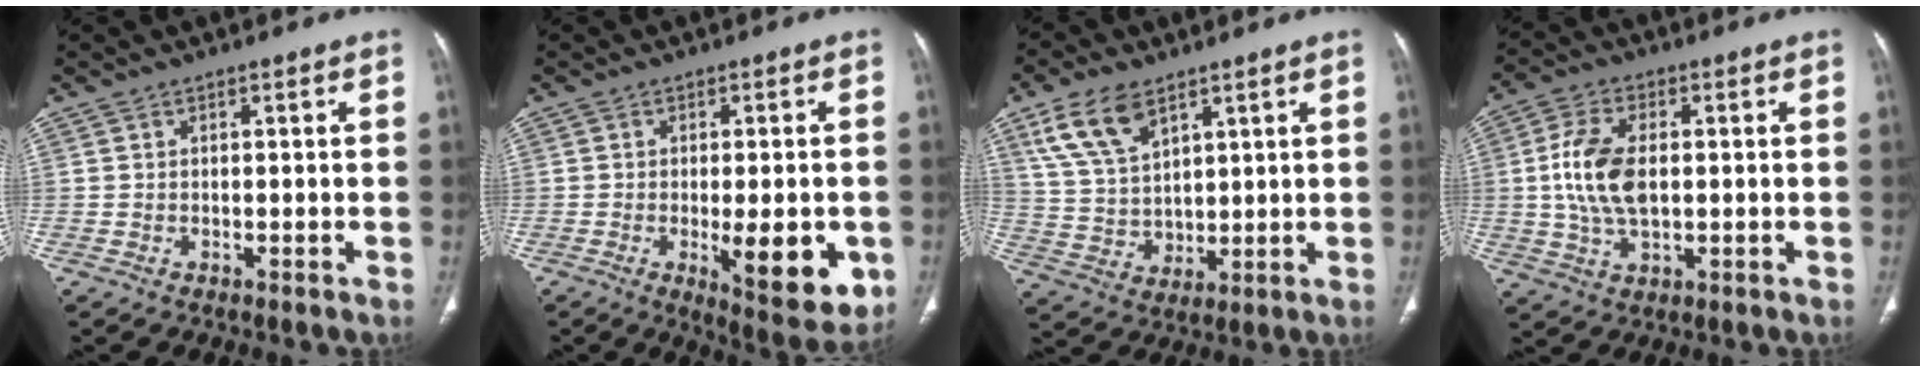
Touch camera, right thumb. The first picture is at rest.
{"total": 12.6, "force": [-3.2, 4.3, 11.4], "torque": [-0.135, -0.020, -0.034]}
{"total": 11.5, "force": [6.6, 6.5, 6.7], "torque": [-0.114, -0.024, 0.139]}
{"total": 10.8, "force": [0.6, 6.0, 9.0], "torque": [-0.184, 0.002, 0.014]}